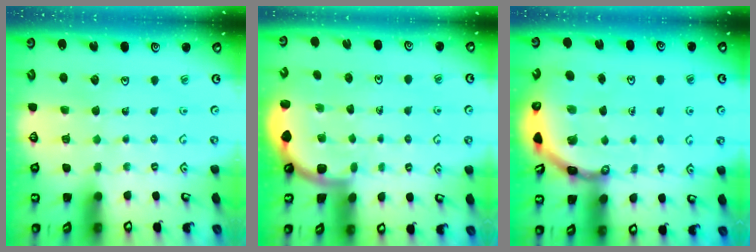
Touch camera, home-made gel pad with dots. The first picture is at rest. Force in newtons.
{"total": 1.7, "press": 1.6, "slide": 0.1}
{"total": 5.7, "press": 5.7, "slide": 0.5}